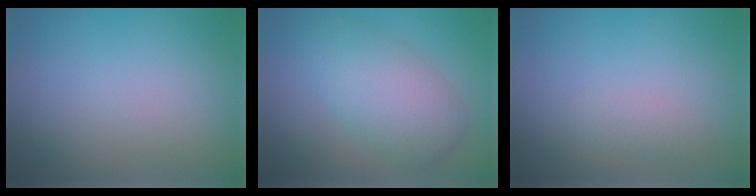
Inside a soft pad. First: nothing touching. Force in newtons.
{"total": 5.2, "press": 5.2, "slide": 0.3}
{"total": 1.0, "press": 1.0, "slide": 0.0}